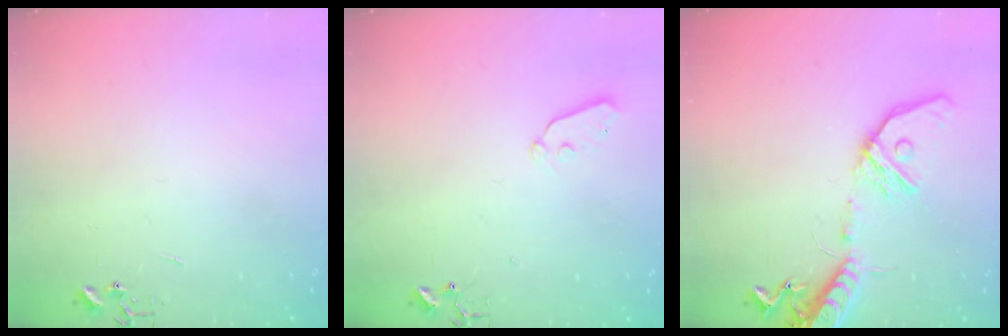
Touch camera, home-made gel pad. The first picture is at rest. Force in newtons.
{"total": 4.3, "press": 4.3, "slide": 0.7}
{"total": 17.0, "press": 16.7, "slide": 3.3}